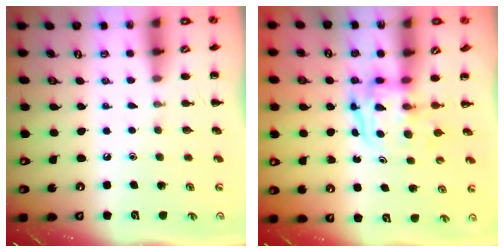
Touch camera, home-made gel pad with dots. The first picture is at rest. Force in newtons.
{"total": 3.8, "press": 3.8, "slide": 0.4}